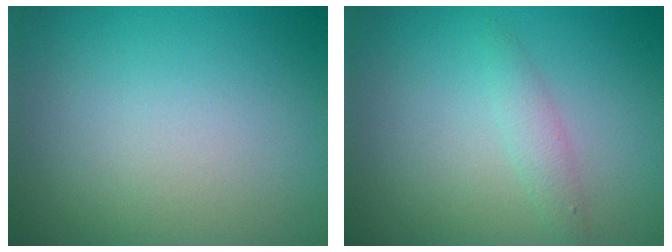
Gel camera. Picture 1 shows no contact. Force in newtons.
{"total": 1.4, "press": 1.4, "slide": 0.0}